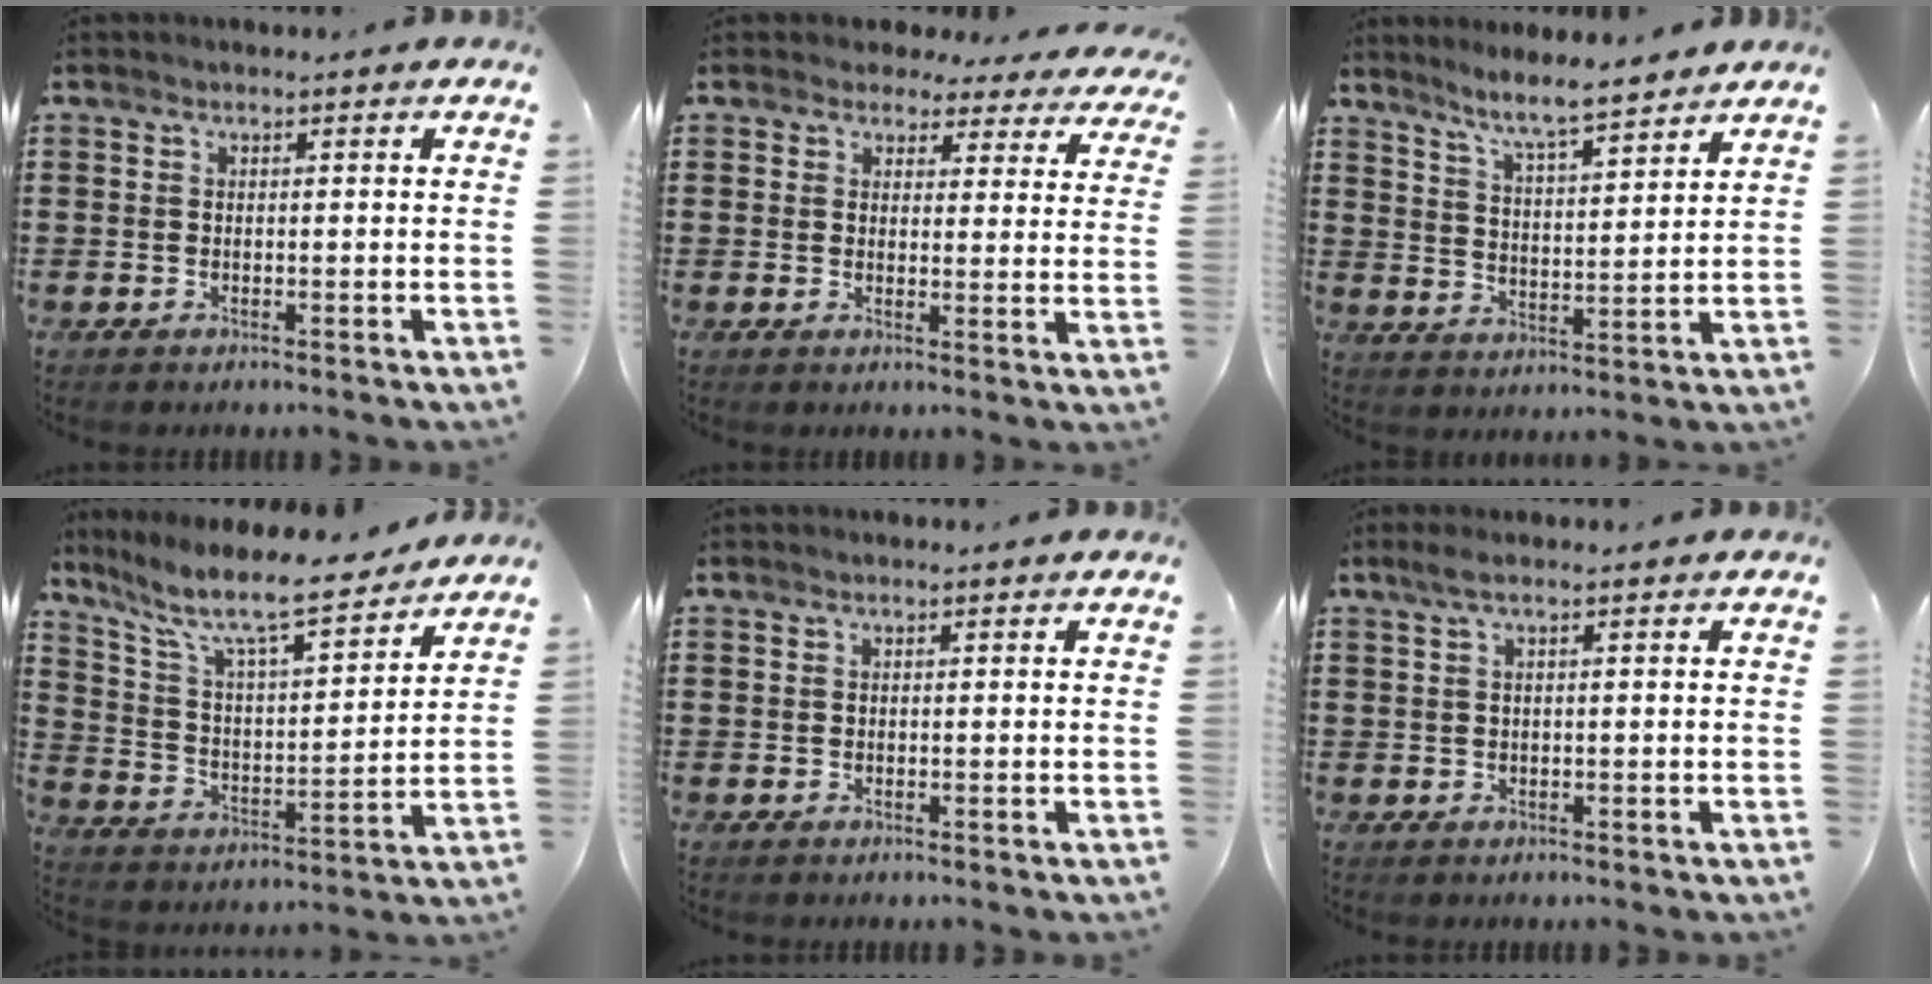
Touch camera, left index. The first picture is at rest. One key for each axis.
{"total": 3.2, "fx": 2.9, "fy": 1.2, "fz": 0.7, "tx": -0.022, "ty": -0.015, "tz": 0.050}
{"total": 6.0, "fx": 5.4, "fy": -0.3, "fz": 2.5, "tx": -0.068, "ty": -0.031, "tz": 0.093}
{"total": 9.4, "fx": 7.8, "fy": 0.9, "fz": 5.2, "tx": -0.132, "ty": -0.050, "tz": 0.128}
{"total": 0.0}
{"total": 1.5, "fx": 0.2, "fy": -0.1, "fz": 1.5, "tx": -0.025, "ty": -0.005, "tz": 0.004}